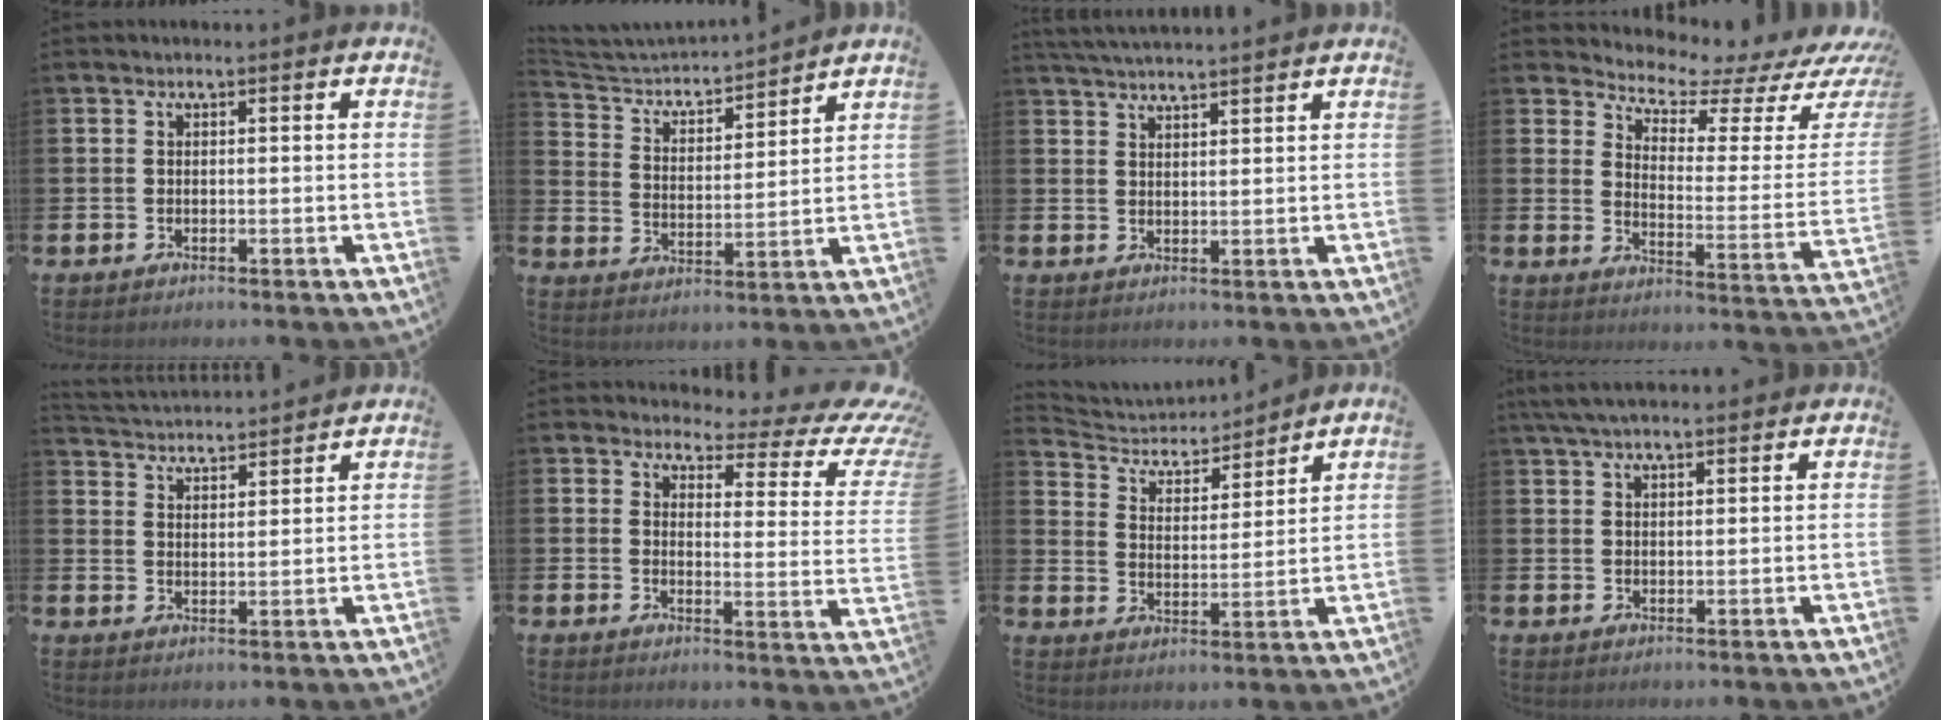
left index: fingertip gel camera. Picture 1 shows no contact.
{"total": 4.5, "force": [4.4, 0.9, 0.6], "torque": [-0.040, -0.038, 0.070]}
{"total": 3.4, "force": [3.4, -0.2, 0.3], "torque": [-0.012, -0.013, 0.062]}
{"total": 5.3, "force": [5.2, 0.9, 0.6], "torque": [-0.030, -0.061, 0.081]}
{"total": 4.2, "force": [4.1, 0.2, -0.4], "torque": [-0.013, -0.027, 0.074]}
{"total": 3.3, "force": [2.4, 1.8, 1.5], "torque": [-0.017, -0.036, 0.025]}
{"total": 4.9, "force": [4.6, 1.5, 0.5], "torque": [-0.040, -0.033, 0.076]}
{"total": 4.2, "force": [3.6, 0.9, 1.9], "torque": [-0.044, -0.004, 0.067]}